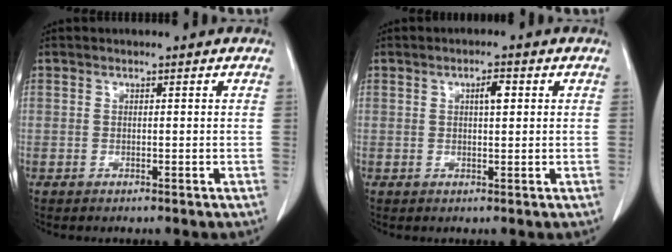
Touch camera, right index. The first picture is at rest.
{"total": 2.3, "force": [0.7, 0.6, 2.1], "torque": [-0.036, 0.001, 0.012]}